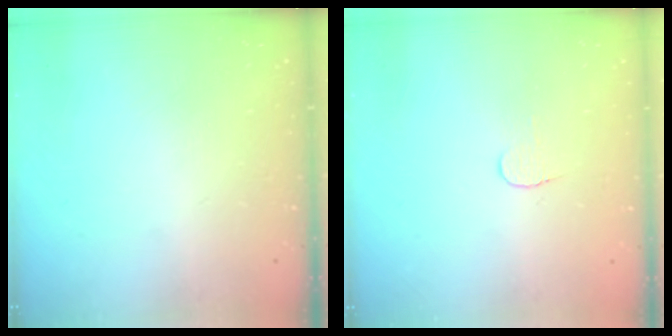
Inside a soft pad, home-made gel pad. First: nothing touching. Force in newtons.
{"total": 3.9, "press": 3.9, "slide": 0.2}